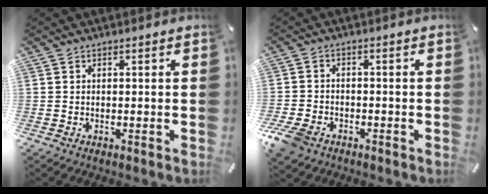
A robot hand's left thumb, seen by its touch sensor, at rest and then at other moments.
{"total": 5.4, "force": [-3.6, 3.4, 2.1], "torque": [-0.065, 0.010, -0.073]}